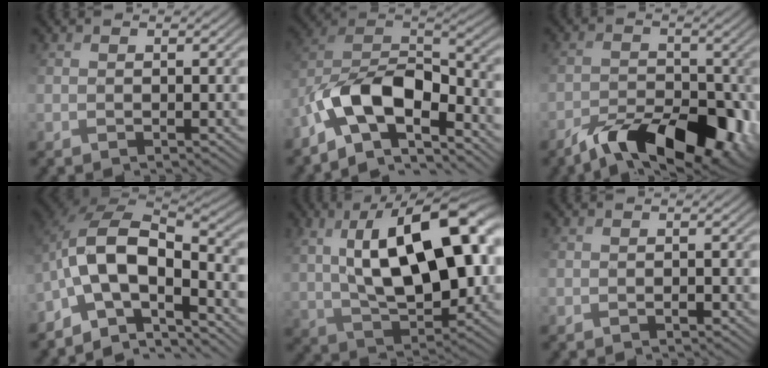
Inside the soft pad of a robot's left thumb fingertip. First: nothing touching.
{"total": 12.7, "force": [-7.1, 5.4, 9.0], "torque": [-0.174, -0.005, -0.155]}
{"total": 10.8, "force": [-6.5, 4.9, 7.1], "torque": [-0.102, -0.014, -0.110]}
{"total": 12.0, "force": [-4.7, 5.5, 9.5], "torque": [-0.182, -0.002, -0.104]}
{"total": 16.8, "force": [3.4, 8.4, 14.2], "torque": [-0.234, 0.017, 0.048]}
{"total": 0.5, "force": [-0.3, 0.2, 0.4], "torque": [-0.005, 0.000, -0.003]}